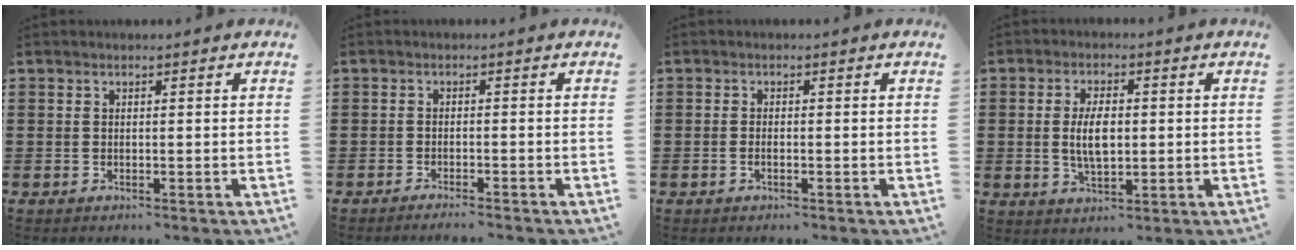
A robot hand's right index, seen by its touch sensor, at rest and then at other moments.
{"total": 1.5, "force": [-1.5, -0.2, 0.3], "torque": [-0.007, 0.000, -0.028]}
{"total": 0.7, "force": [-0.4, 0.0, 0.6], "torque": [-0.015, -0.009, -0.004]}
{"total": 5.7, "force": [0.0, 2.4, 5.2], "torque": [-0.098, -0.002, -0.004]}